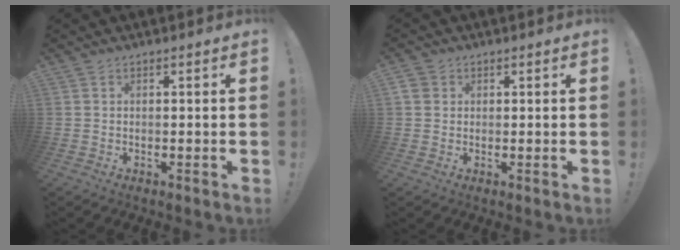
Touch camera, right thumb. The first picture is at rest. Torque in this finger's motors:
{"motor_torque": [0.05, -0.04, -0.05, 0.09, 0.00]}